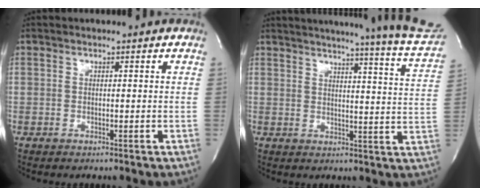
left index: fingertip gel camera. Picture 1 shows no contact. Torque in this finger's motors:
{"motor_torque": [0.30, -0.46, 0.39, 0.10]}